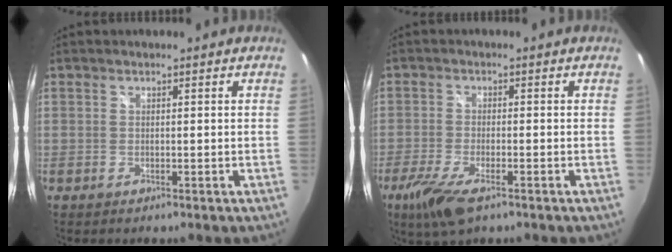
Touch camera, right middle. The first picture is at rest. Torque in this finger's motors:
{"motor_torque": [0.84, -0.81, 0.22, 0.10]}